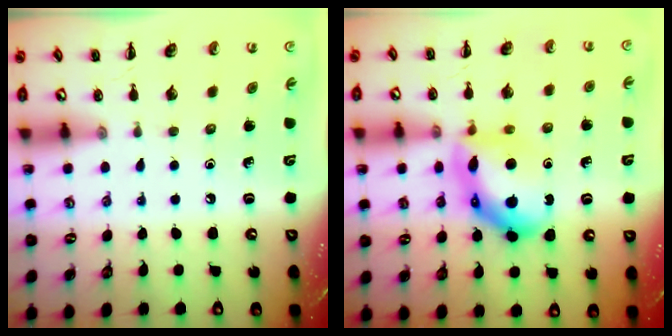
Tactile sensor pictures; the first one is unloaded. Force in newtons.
{"total": 13.7, "press": 13.7, "slide": 0.8}